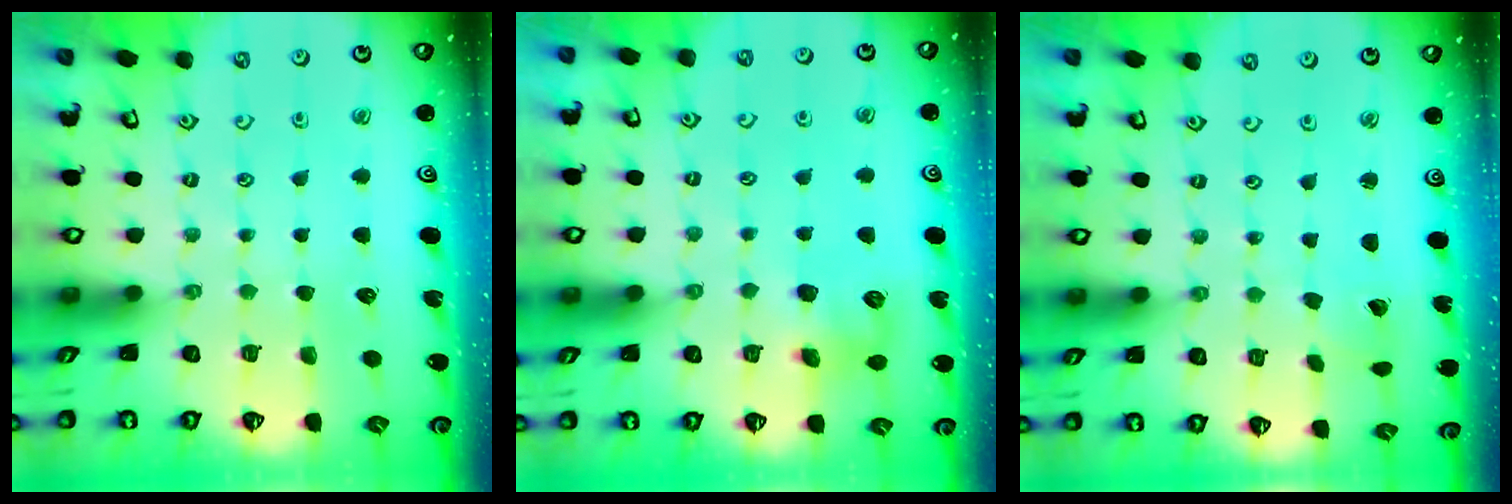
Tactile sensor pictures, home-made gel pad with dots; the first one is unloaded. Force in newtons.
{"total": 8.9, "press": 8.9, "slide": 0.4}
{"total": 2.1, "press": 2.1, "slide": 0.2}